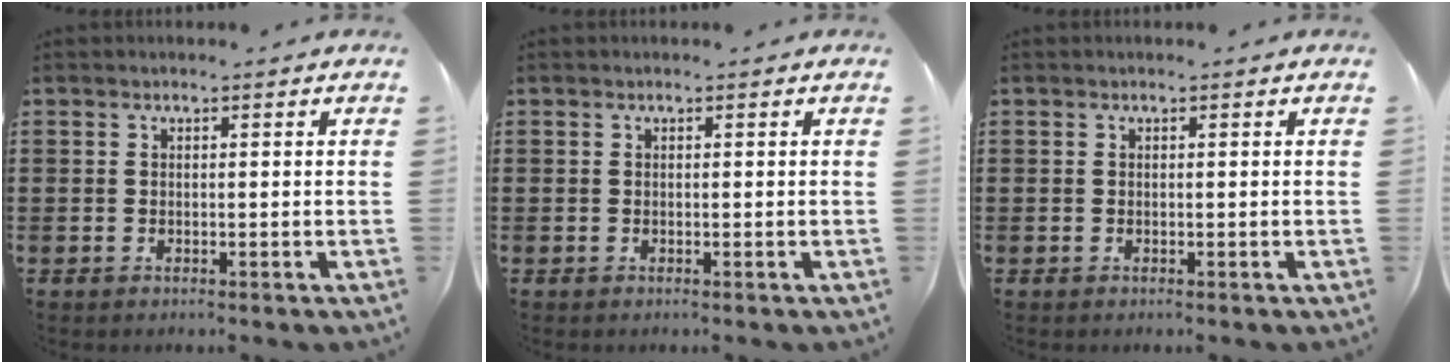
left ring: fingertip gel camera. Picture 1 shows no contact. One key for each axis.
{"total": 0.0}
{"total": 0.0}